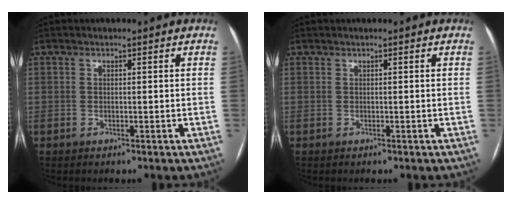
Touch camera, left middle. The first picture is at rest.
{"total": 0.0}